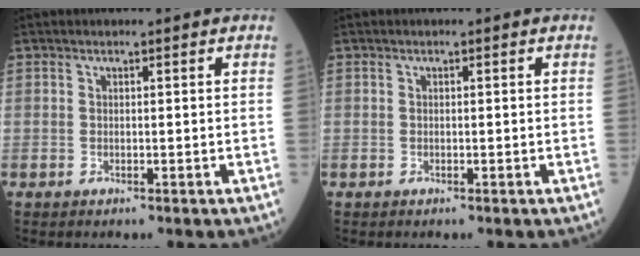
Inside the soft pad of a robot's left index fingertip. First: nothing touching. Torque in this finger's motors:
{"motor_torque": [0.00, 0.00, 0.00, 0.00]}